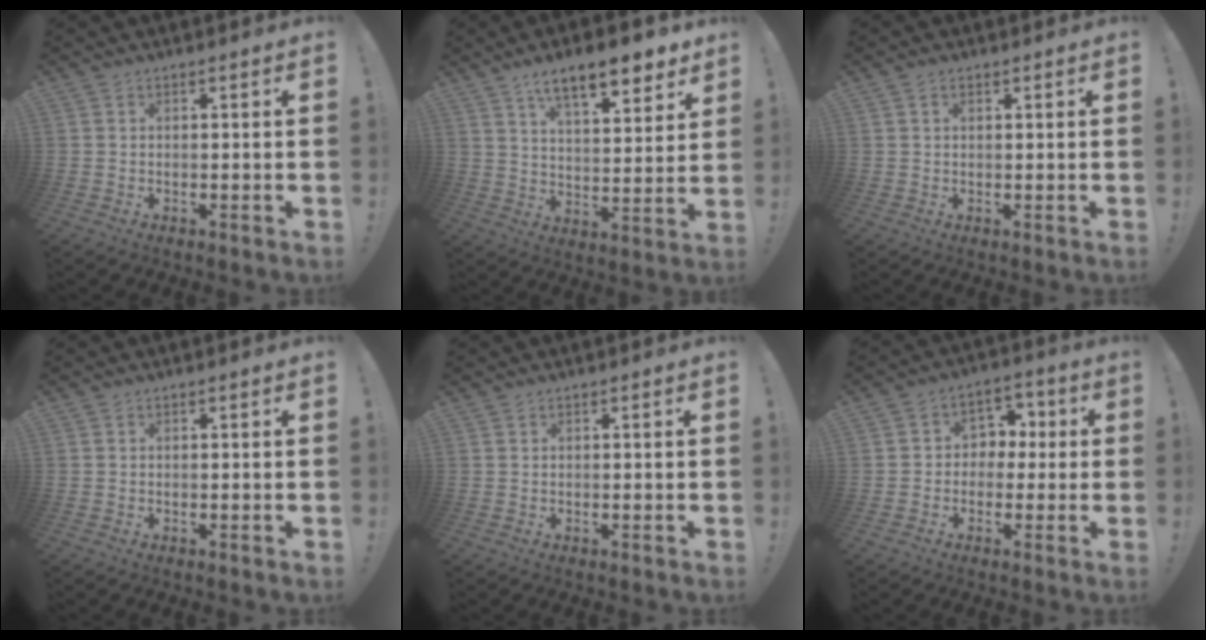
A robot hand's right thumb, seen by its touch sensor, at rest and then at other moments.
{"total": 12.8, "force": [8.7, 3.8, 8.6], "torque": [-0.136, -0.048, 0.145]}
{"total": 1.2, "force": [0.7, 0.8, 0.6], "torque": [-0.010, 0.001, 0.012]}
{"total": 0.0}
{"total": 0.0}
{"total": 6.2, "force": [-0.9, 5.9, 1.7], "torque": [-0.020, 0.017, -0.013]}